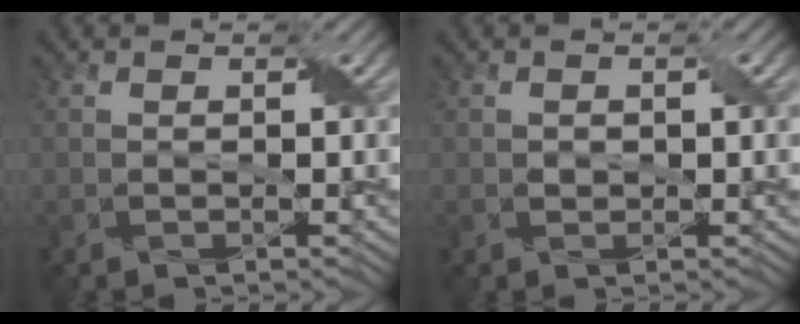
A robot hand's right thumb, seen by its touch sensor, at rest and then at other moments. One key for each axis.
{"total": 0.8, "fx": -0.1, "fy": 0.6, "fz": 0.4, "tx": -0.010, "ty": -0.002, "tz": 0.003}